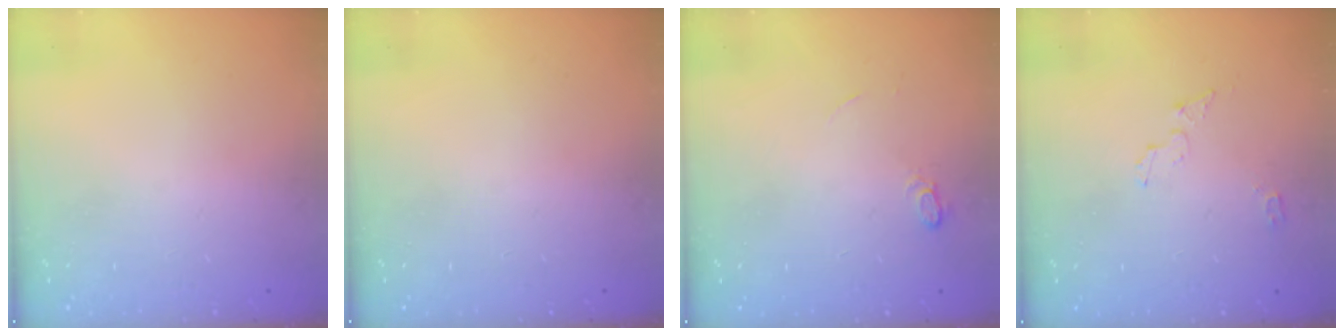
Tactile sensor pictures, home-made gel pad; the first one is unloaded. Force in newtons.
{"total": 0.0}
{"total": 4.6, "press": 4.5, "slide": 0.6}
{"total": 3.7, "press": 3.7, "slide": 0.4}